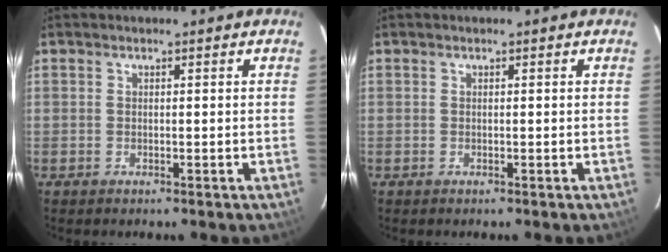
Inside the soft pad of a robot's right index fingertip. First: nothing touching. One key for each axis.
{"total": 0.0}